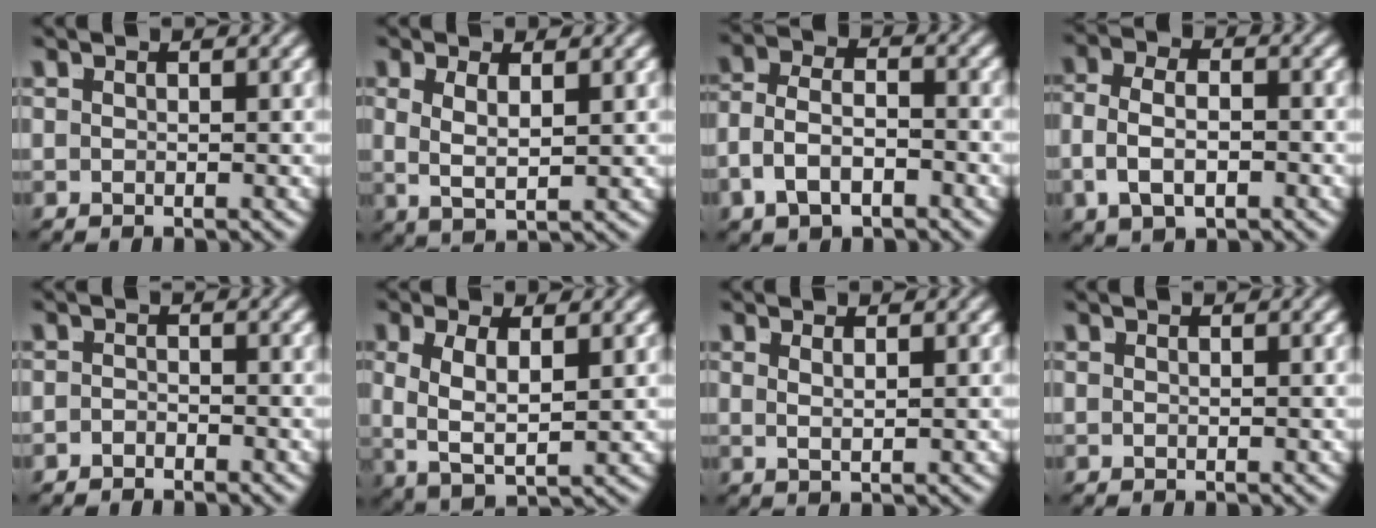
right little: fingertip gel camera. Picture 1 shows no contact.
{"total": 3.9, "force": [0.5, 2.1, 3.2], "torque": [-0.061, -0.003, 0.009]}
{"total": 5.5, "force": [-2.1, 3.7, 3.4], "torque": [-0.070, -0.021, -0.029]}
{"total": 4.4, "force": [-1.2, 2.7, 3.3], "torque": [-0.067, -0.014, -0.011]}
{"total": 1.7, "force": [-1.6, -0.2, -0.3], "torque": [0.014, -0.011, -0.024]}
{"total": 5.2, "force": [0.0, 3.1, 4.1], "torque": [-0.095, -0.020, 0.013]}
{"total": 1.1, "force": [0.5, -0.7, 0.8], "torque": [-0.006, -0.007, 0.017]}
{"total": 0.0}